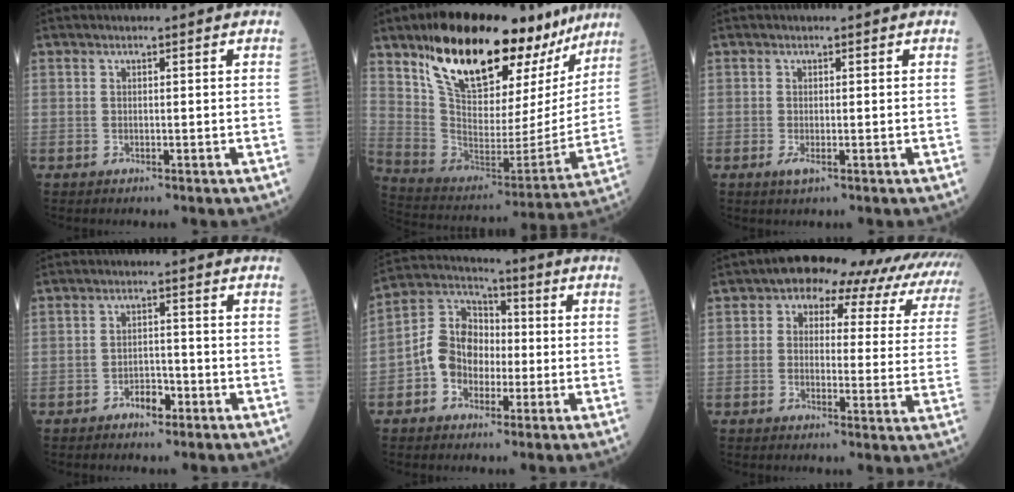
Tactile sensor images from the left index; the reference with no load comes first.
{"total": 27.0, "force": [19.9, 10.2, 15.2], "torque": [-0.233, -0.006, 0.304]}
{"total": 1.4, "force": [-0.4, 0.3, 1.3], "torque": [-0.025, -0.005, -0.004]}
{"total": 2.9, "force": [-1.9, 1.3, 1.7], "torque": [-0.028, 0.004, -0.032]}
{"total": 8.9, "force": [-2.0, 7.2, 4.8], "torque": [-0.111, 0.035, -0.043]}
{"total": 16.3, "force": [13.4, 7.1, 6.1], "torque": [-0.043, 0.021, 0.125]}